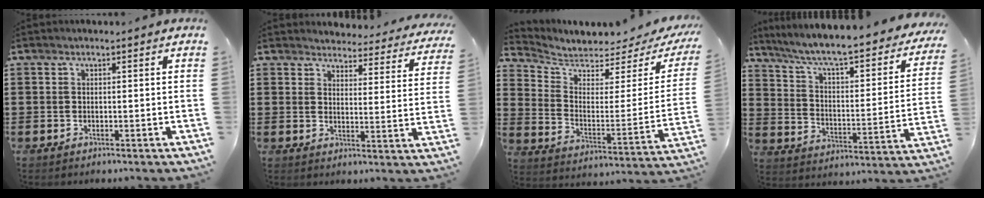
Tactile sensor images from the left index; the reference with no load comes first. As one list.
[{"total": 3.9, "force": [3.8, 0.4, 0.3], "torque": [-0.018, -0.029, 0.064]}, {"total": 4.3, "force": [3.9, 1.2, 1.2], "torque": [-0.051, -0.035, 0.064]}, {"total": 6.6, "force": [5.4, 0.2, 3.8], "torque": [-0.096, -0.048, 0.084]}]